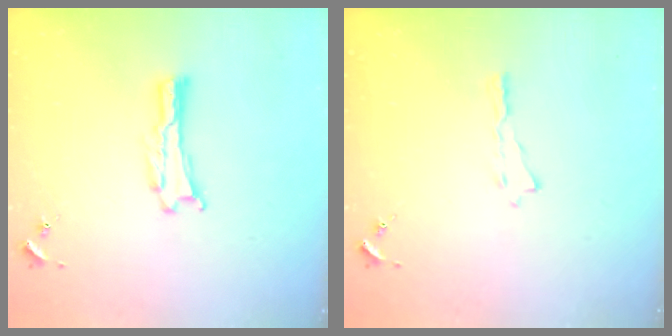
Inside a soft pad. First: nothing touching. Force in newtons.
{"total": 0.0}